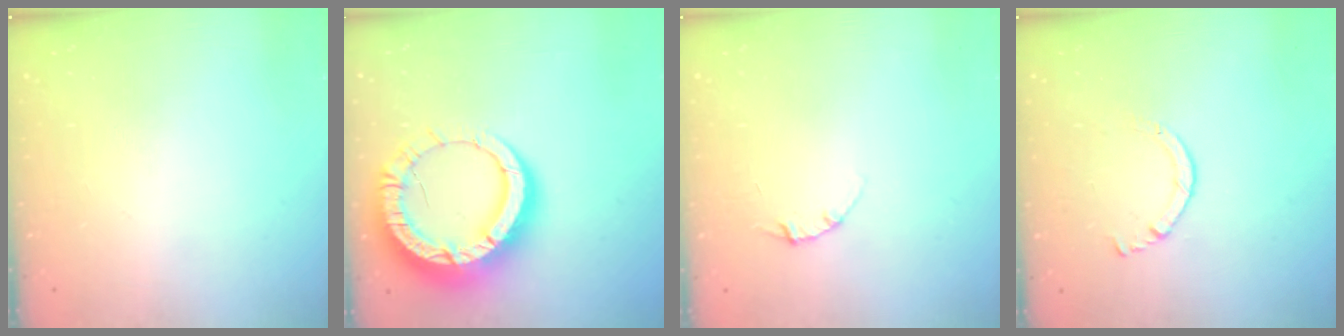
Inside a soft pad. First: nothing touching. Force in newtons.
{"total": 17.7, "press": 17.7, "slide": 1.5}
{"total": 3.3, "press": 3.2, "slide": 0.3}
{"total": 2.9, "press": 2.8, "slide": 0.3}